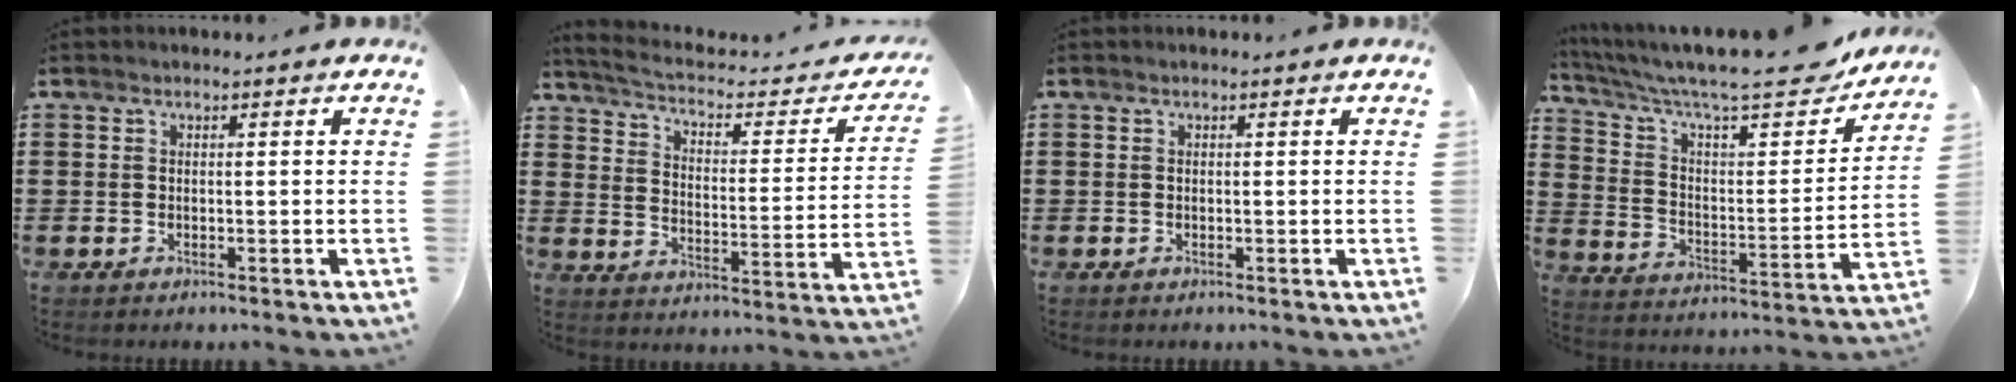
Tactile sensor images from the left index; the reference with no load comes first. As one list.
[{"total": 2.9, "force": [2.3, 0.7, 1.7], "torque": [-0.050, -0.023, 0.029]}, {"total": 0.0}, {"total": 11.1, "force": [9.2, 1.7, 5.9], "torque": [-0.128, -0.063, 0.150]}]